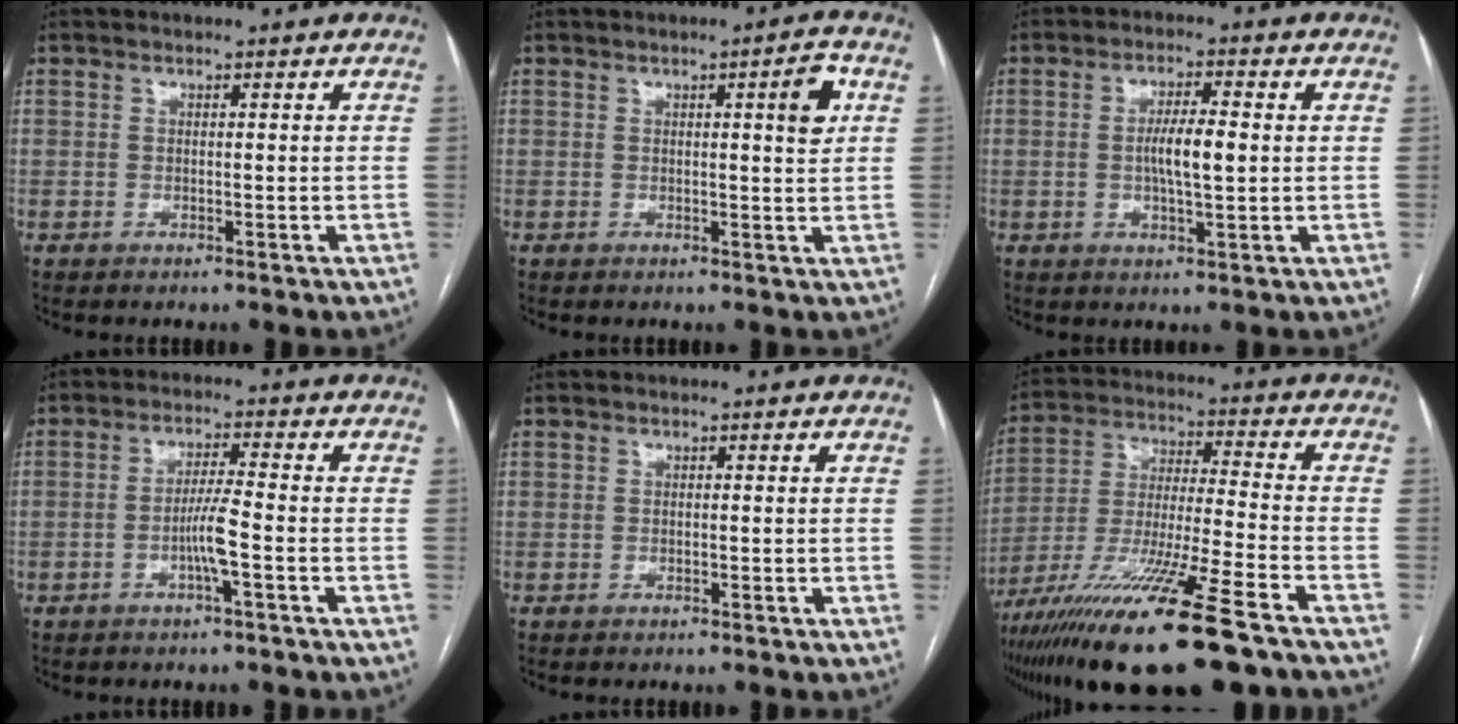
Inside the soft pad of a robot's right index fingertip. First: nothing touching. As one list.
[{"total": 4.2, "force": [1.4, 0.3, 3.9], "torque": [-0.052, -0.002, 0.017]}, {"total": 5.5, "force": [0.2, 0.9, 5.4], "torque": [-0.101, 0.004, 0.002]}, {"total": 4.3, "force": [-1.5, -0.4, 4.0], "torque": [-0.081, 0.001, -0.031]}, {"total": 0.0}, {"total": 21.1, "force": [-14.2, 0.8, 15.6], "torque": [-0.277, -0.056, -0.251]}]